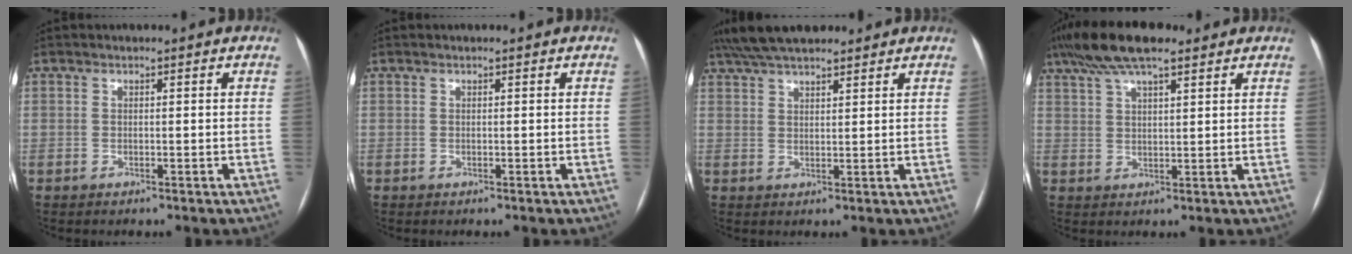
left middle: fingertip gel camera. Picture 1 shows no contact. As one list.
[{"total": 0.0}, {"total": 10.5, "force": [8.8, 2.6, 5.0], "torque": [-0.083, 0.044, 0.150]}, {"total": 10.9, "force": [8.0, 2.6, 7.0], "torque": [-0.132, 0.041, 0.140]}]